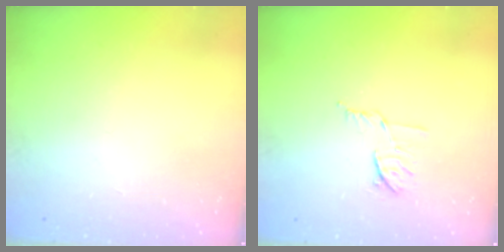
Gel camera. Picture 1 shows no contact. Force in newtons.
{"total": 6.5, "press": 6.4, "slide": 1.0}